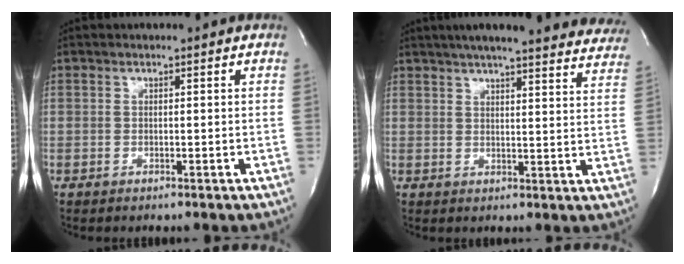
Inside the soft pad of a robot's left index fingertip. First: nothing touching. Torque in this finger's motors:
{"motor_torque": [0.28, -0.22, 0.64, 0.13]}